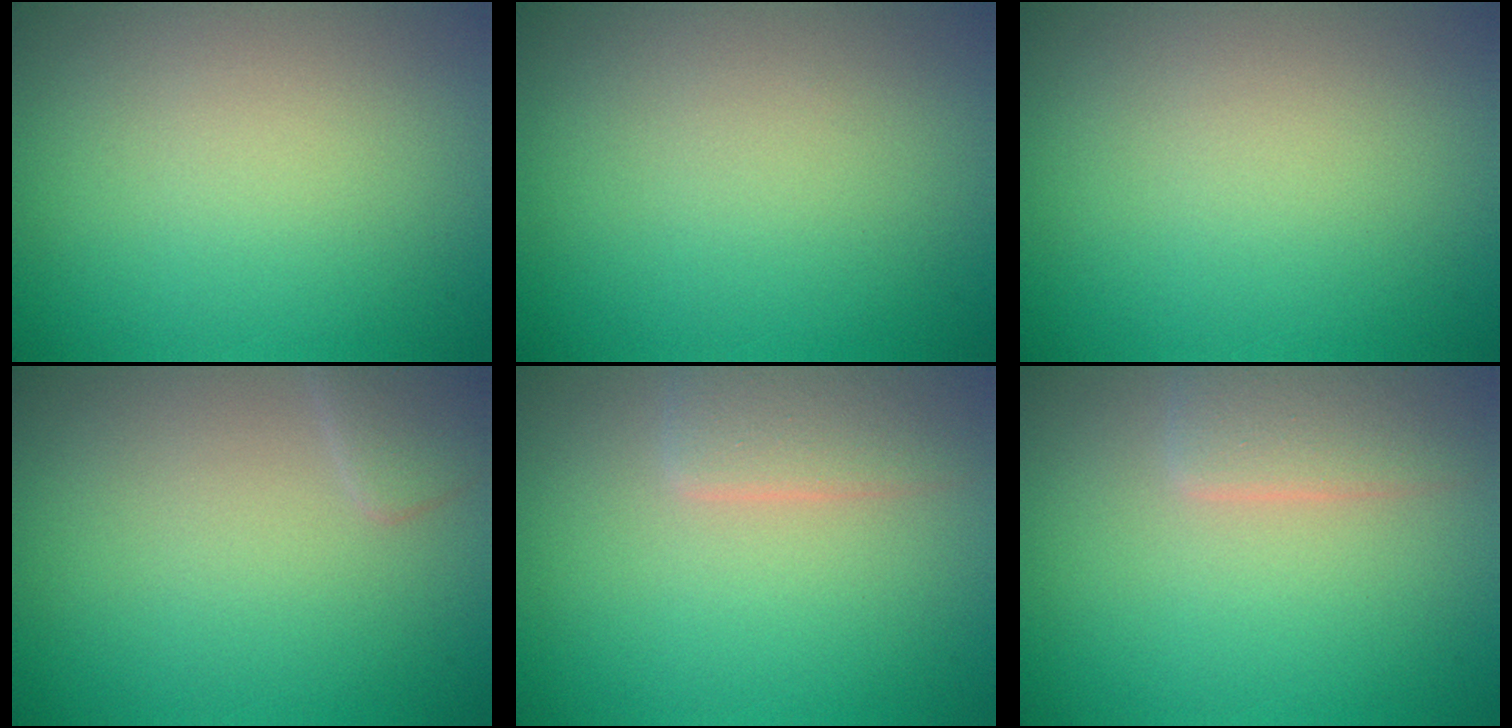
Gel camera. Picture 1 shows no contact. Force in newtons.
{"total": 0.0}
{"total": 0.0}
{"total": 1.4, "press": 1.4, "slide": 0.1}
{"total": 2.8, "press": 2.8, "slide": 0.2}
{"total": 2.8, "press": 2.8, "slide": 0.2}